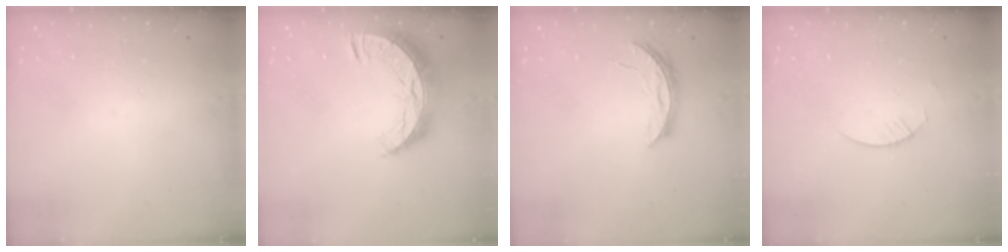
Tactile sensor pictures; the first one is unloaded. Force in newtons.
{"total": 12.4, "press": 12.4, "slide": 1.0}
{"total": 5.9, "press": 5.9, "slide": 0.4}
{"total": 1.8, "press": 1.8, "slide": 0.2}